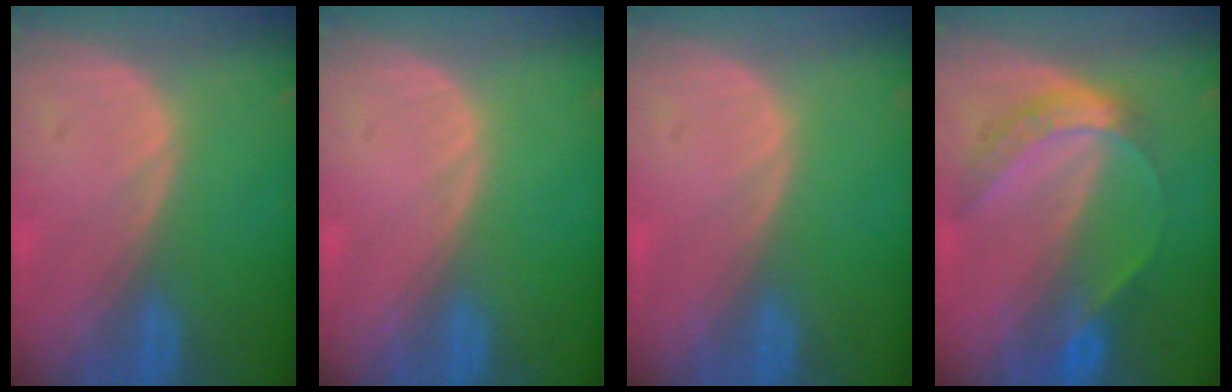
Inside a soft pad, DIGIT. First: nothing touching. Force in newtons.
{"total": 0.0}
{"total": 0.0}
{"total": 6.8, "press": 5.6, "slide": 3.9}